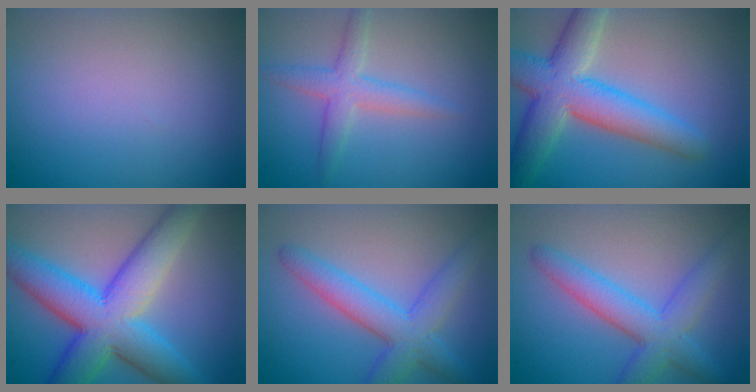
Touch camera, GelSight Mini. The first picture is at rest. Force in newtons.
{"total": 2.8, "press": 2.8, "slide": 0.1}
{"total": 7.6, "press": 7.6, "slide": 0.4}
{"total": 10.0, "press": 10.0, "slide": 0.2}
{"total": 4.9, "press": 4.9, "slide": 0.3}
{"total": 4.9, "press": 4.9, "slide": 0.3}